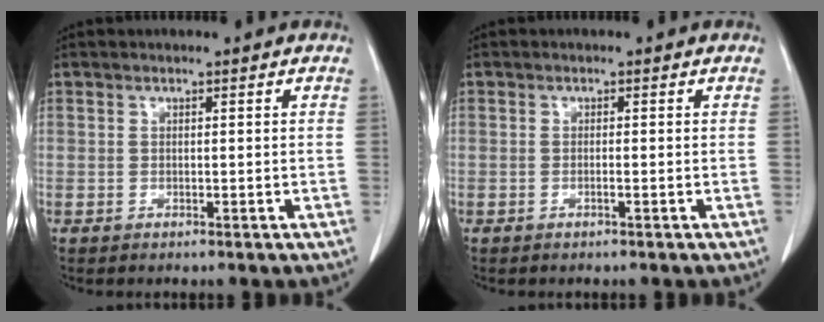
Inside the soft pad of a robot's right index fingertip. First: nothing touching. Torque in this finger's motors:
{"motor_torque": [-0.08, -0.02, -0.04, -0.01]}